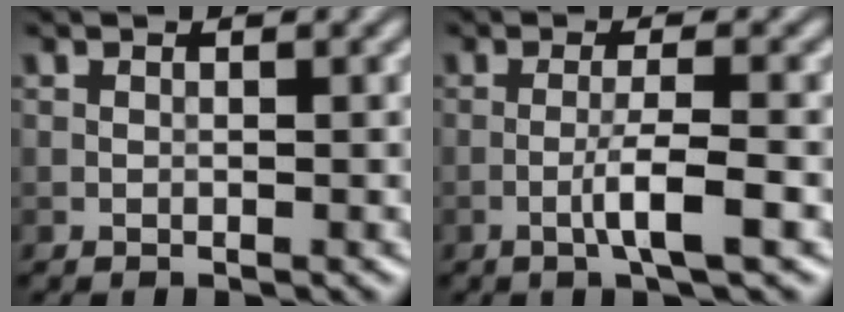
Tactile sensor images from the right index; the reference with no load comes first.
{"total": 3.2, "force": [-1.2, 0.2, 2.9], "torque": [-0.052, 0.007, -0.028]}